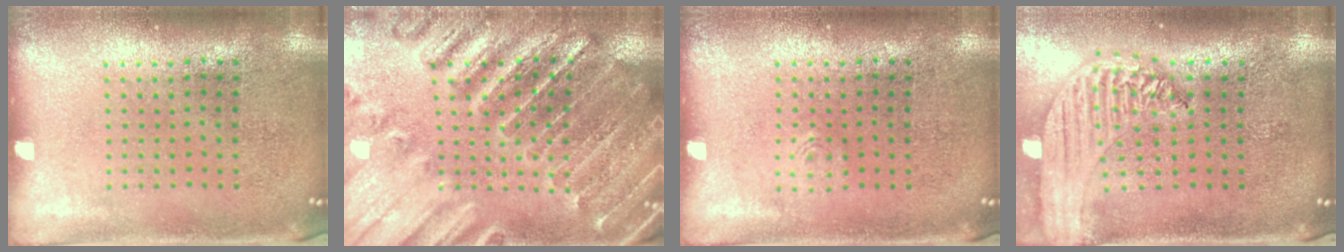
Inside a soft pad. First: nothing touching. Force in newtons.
{"total": 2.7, "press": 2.7, "slide": 0.4}
{"total": 0.5, "press": 0.5, "slide": 0.1}
{"total": 2.2, "press": 2.0, "slide": 1.0}